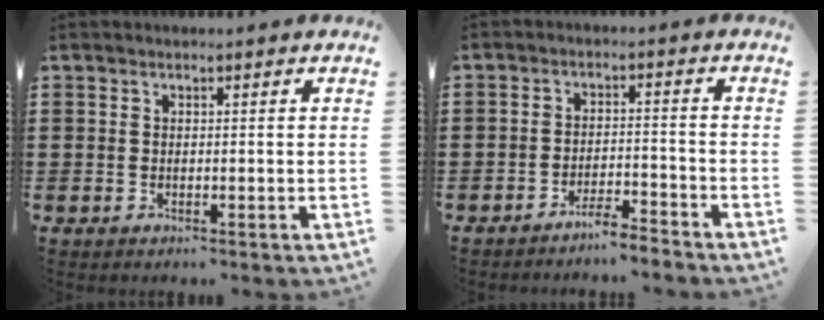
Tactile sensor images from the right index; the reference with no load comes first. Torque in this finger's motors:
{"motor_torque": [-1.00, 1.13, -1.05, -0.21]}